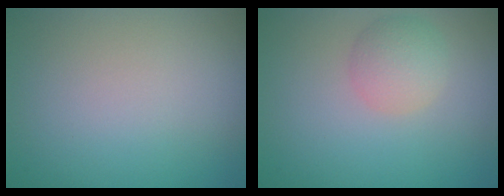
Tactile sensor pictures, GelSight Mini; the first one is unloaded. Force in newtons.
{"total": 2.5, "press": 2.5, "slide": 0.1}